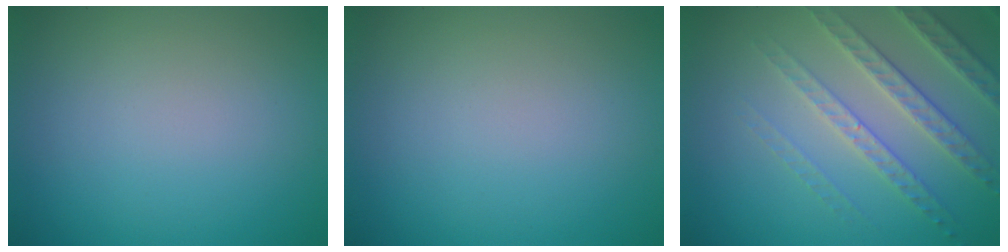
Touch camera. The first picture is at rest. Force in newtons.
{"total": 0.0}
{"total": 4.1, "press": 4.0, "slide": 1.0}